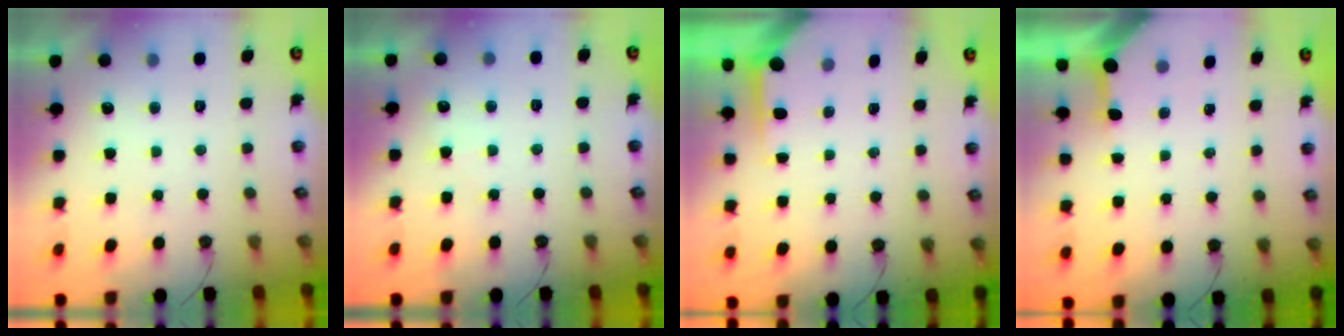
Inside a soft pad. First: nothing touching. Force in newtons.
{"total": 3.0, "press": 3.0, "slide": 0.4}
{"total": 3.7, "press": 3.7, "slide": 0.4}
{"total": 2.8, "press": 2.8, "slide": 0.3}